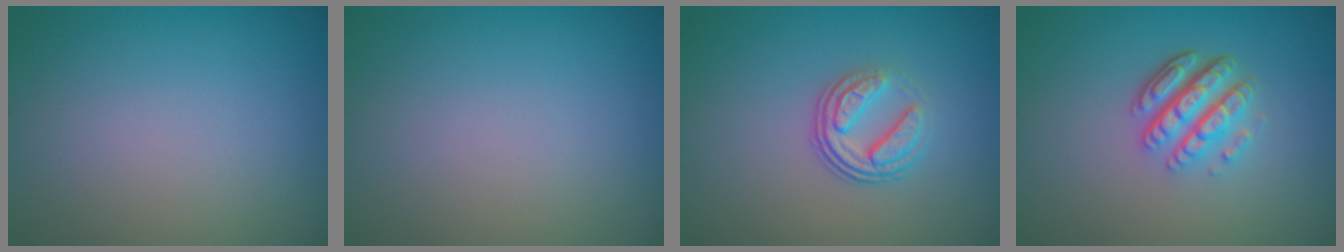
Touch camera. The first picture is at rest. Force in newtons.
{"total": 0.0}
{"total": 3.5, "press": 2.4, "slide": 2.5}
{"total": 4.5, "press": 3.4, "slide": 3.1}